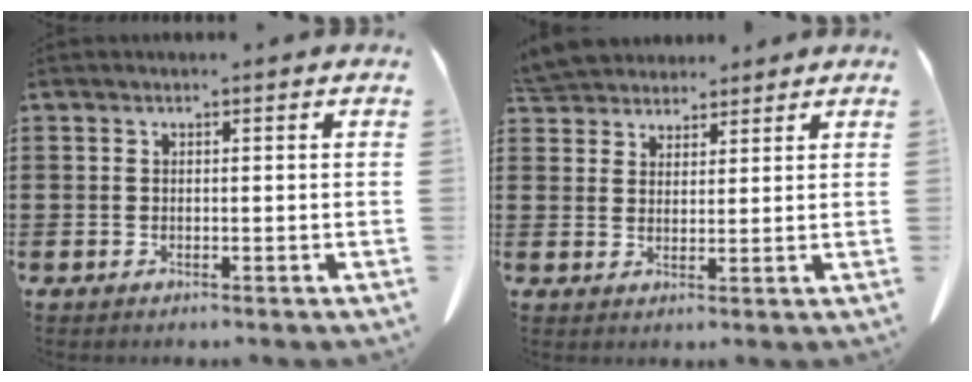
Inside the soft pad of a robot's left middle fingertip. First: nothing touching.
{"total": 5.1, "force": [4.8, 1.6, 0.7], "torque": [-0.032, -0.010, 0.092]}